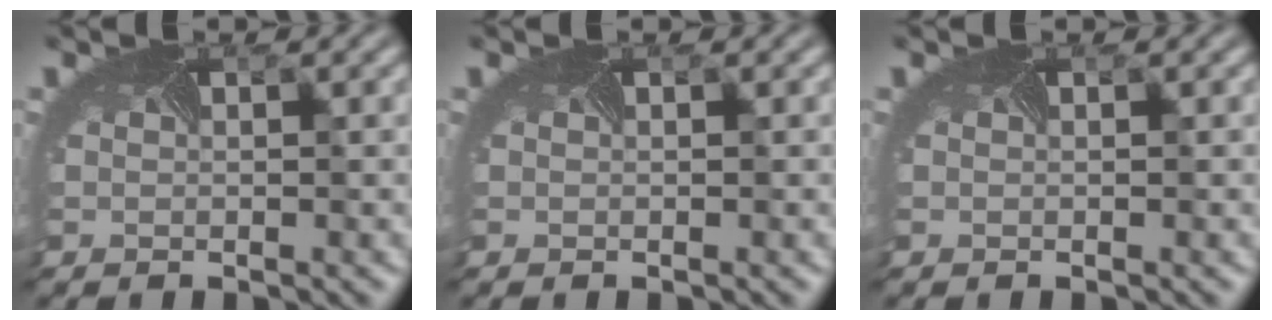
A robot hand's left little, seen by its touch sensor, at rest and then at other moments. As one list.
[{"total": 0.0}, {"total": 0.0}]